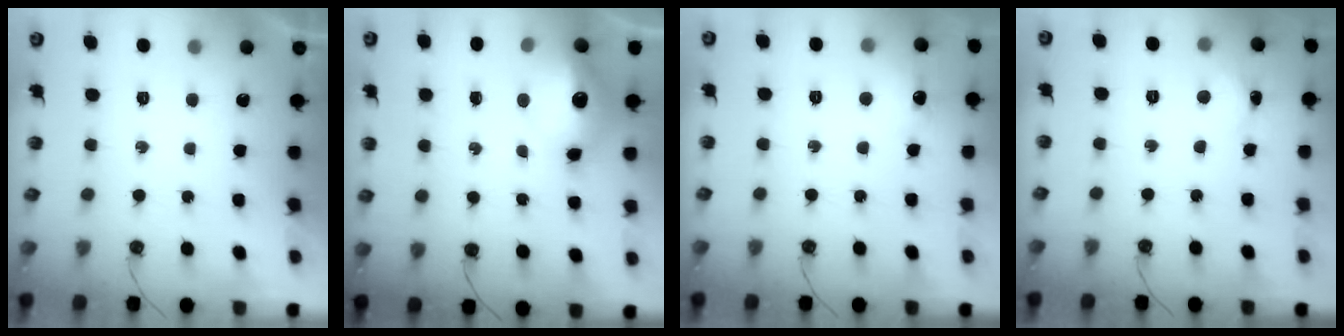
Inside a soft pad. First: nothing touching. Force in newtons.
{"total": 15.1, "press": 14.4, "slide": 4.4}
{"total": 7.3, "press": 7.2, "slide": 1.0}
{"total": 3.0, "press": 3.0, "slide": 0.4}